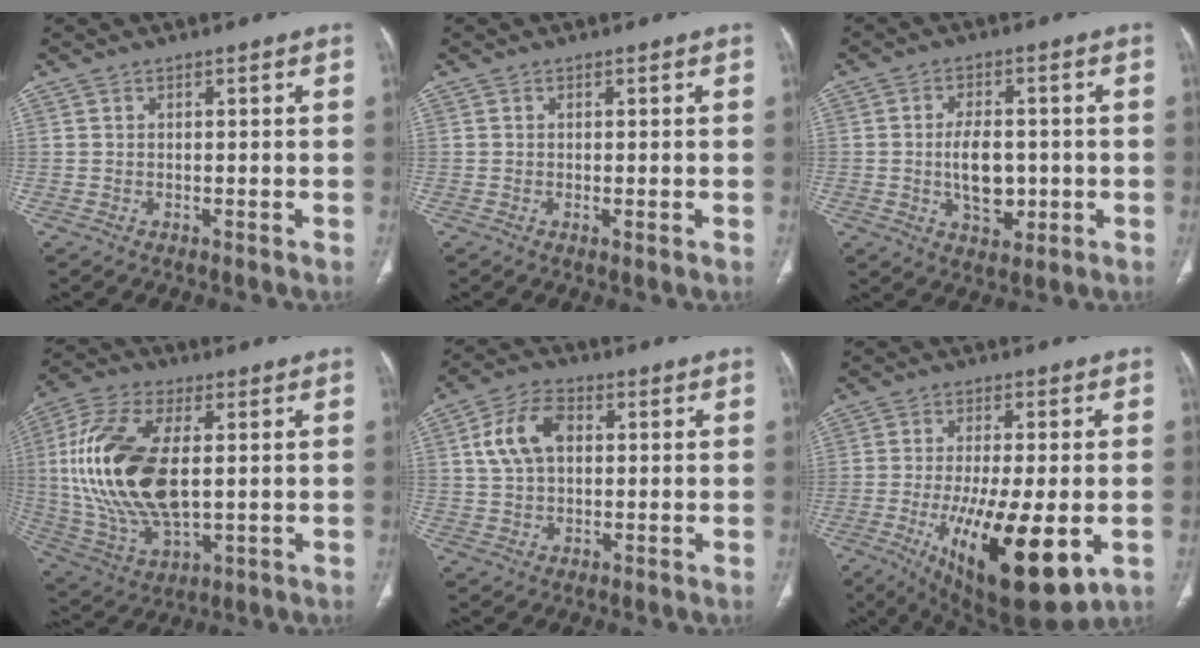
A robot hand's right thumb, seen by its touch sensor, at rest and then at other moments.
{"total": 1.0, "force": [-0.2, 0.2, 0.9], "torque": [-0.018, -0.004, -0.001]}
{"total": 8.1, "force": [-0.7, 5.0, 6.4], "torque": [-0.091, 0.002, -0.007]}
{"total": 22.0, "force": [1.9, 11.3, 18.7], "torque": [-0.396, -0.010, 0.041]}
{"total": 9.3, "force": [2.1, 6.1, 6.7], "torque": [-0.124, 0.015, 0.036]}
{"total": 20.1, "force": [-5.7, 6.6, 18.1], "torque": [-0.295, -0.025, -0.069]}